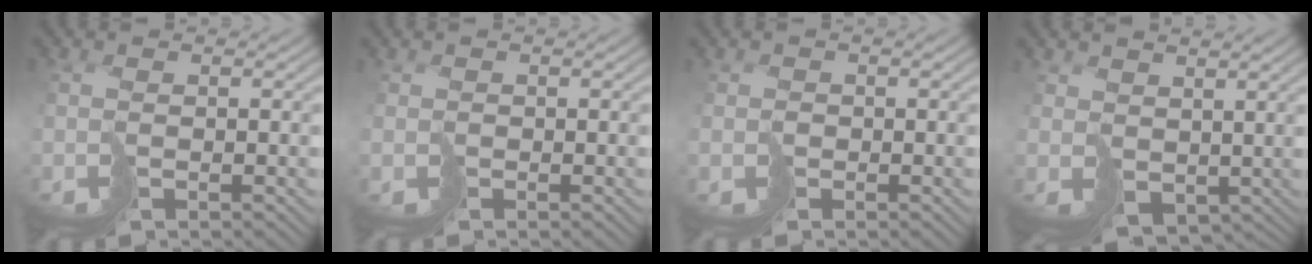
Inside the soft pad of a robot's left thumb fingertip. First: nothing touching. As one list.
[{"total": 0.9, "force": [-0.4, 0.4, -0.7], "torque": [0.019, 0.000, -0.003]}, {"total": 1.2, "force": [-0.3, 0.8, -0.7], "torque": [0.021, 0.001, -0.005]}, {"total": 3.8, "force": [1.4, 3.0, 1.8], "torque": [-0.050, -0.017, 0.038]}]